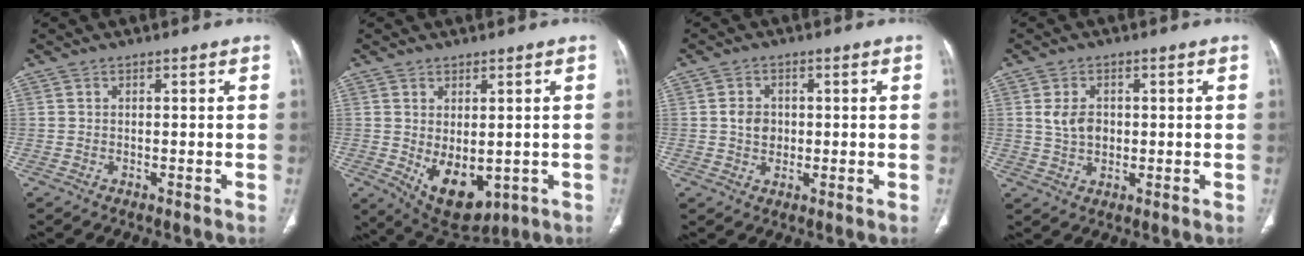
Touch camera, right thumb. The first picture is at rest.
{"total": 9.9, "force": [-1.6, 5.7, 8.0], "torque": [-0.107, -0.010, 0.003]}
{"total": 4.0, "force": [0.2, 3.3, 2.2], "torque": [-0.023, 0.003, 0.003]}
{"total": 4.9, "force": [0.7, 3.6, 3.3], "torque": [-0.050, -0.001, 0.015]}